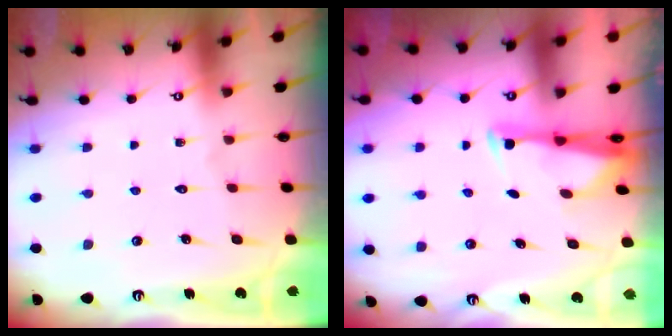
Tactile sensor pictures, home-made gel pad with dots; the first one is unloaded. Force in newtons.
{"total": 3.0, "press": 2.9, "slide": 0.8}